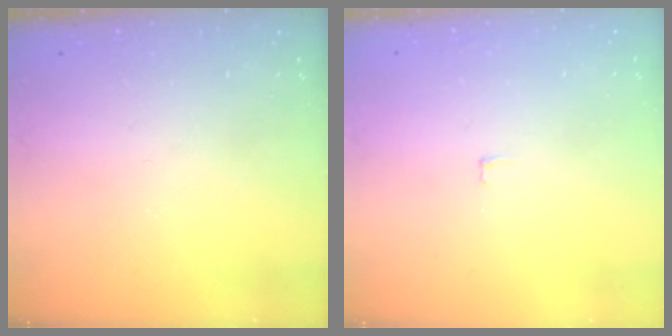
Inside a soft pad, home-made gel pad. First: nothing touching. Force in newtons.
{"total": 2.4, "press": 2.4, "slide": 0.2}